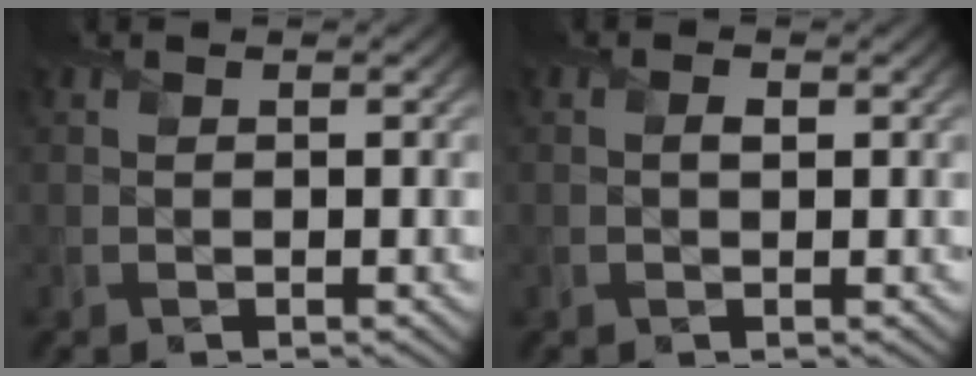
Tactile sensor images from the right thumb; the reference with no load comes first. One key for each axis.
{"total": 0.9, "fx": 0.1, "fy": 0.6, "fz": 0.6, "tx": -0.008, "ty": -0.004, "tz": -0.003}